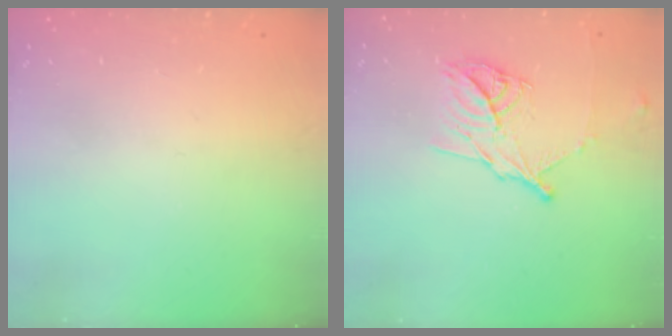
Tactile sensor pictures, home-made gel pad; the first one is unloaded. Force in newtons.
{"total": 12.7, "press": 12.7, "slide": 0.7}